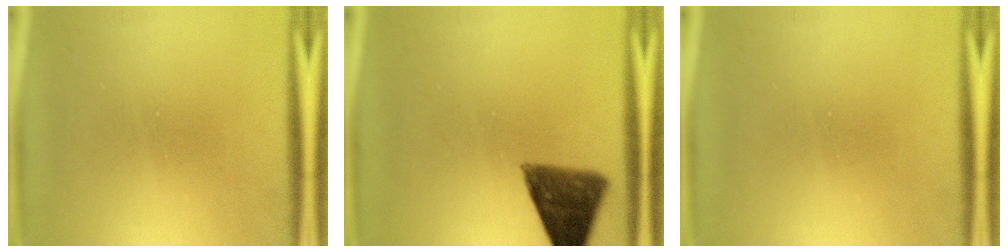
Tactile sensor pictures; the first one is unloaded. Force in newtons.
{"total": 8.6}
{"total": 0.0}